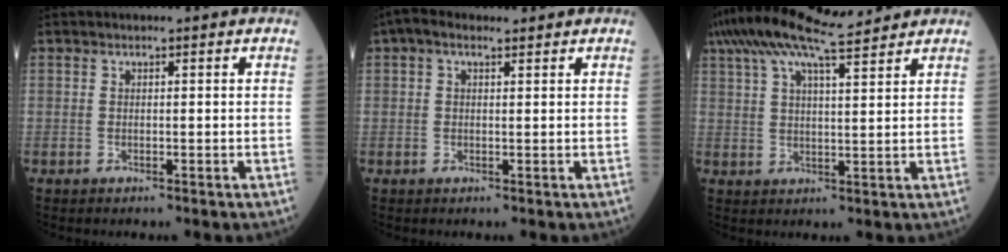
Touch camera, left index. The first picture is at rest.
{"total": 2.5, "force": [1.2, 1.3, 1.8], "torque": [-0.046, 0.023, 0.022]}
{"total": 13.7, "force": [11.4, 1.3, 7.4], "torque": [-0.151, 0.035, 0.189]}